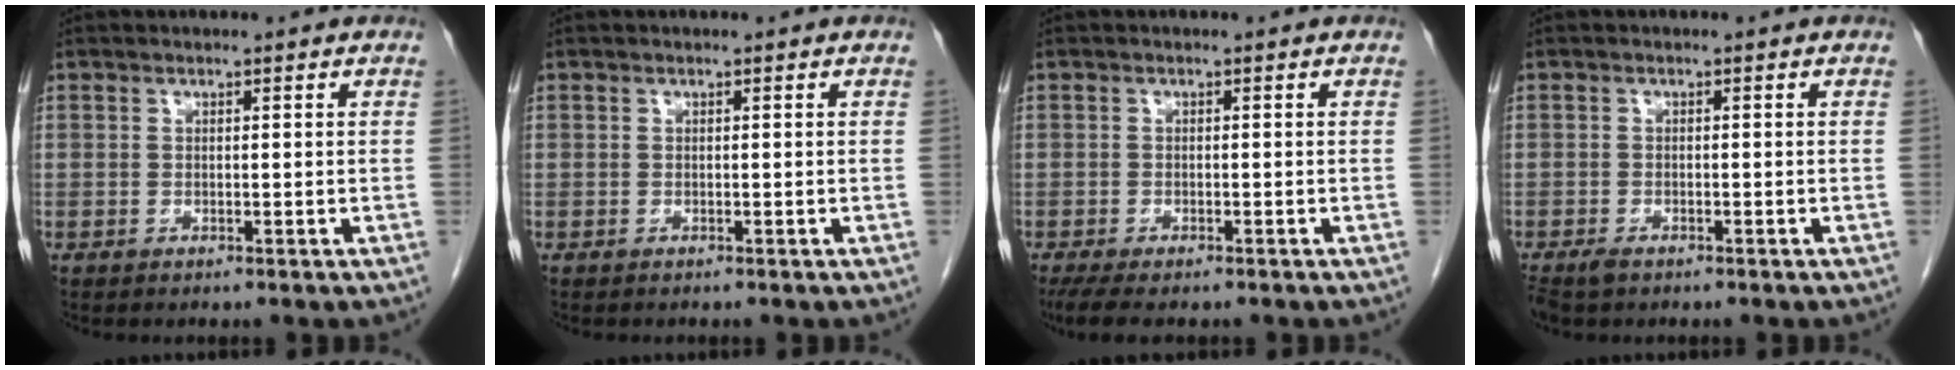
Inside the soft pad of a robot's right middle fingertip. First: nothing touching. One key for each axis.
{"total": 0.0}
{"total": 5.4, "fx": -4.2, "fy": 1.5, "fz": 3.1, "tx": -0.051, "ty": -0.014, "tz": -0.065}
{"total": 2.9, "fx": -2.1, "fy": 1.3, "fz": 1.4, "tx": -0.031, "ty": -0.007, "tz": -0.034}